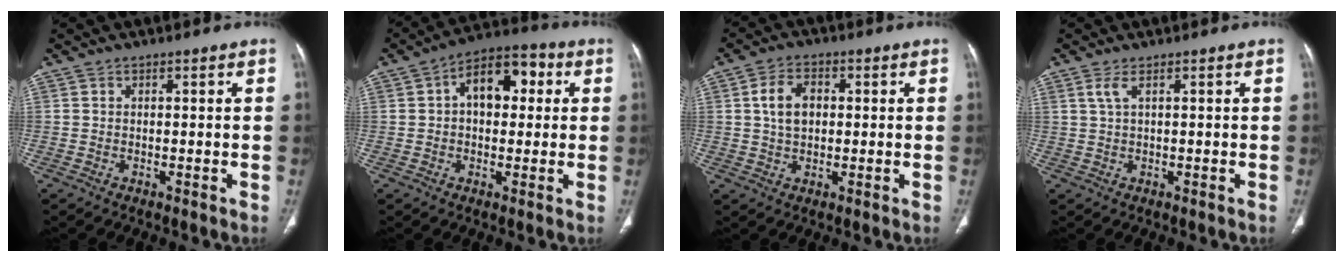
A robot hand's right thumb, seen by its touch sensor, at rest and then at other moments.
{"total": 10.9, "force": [2.2, 6.7, 8.3], "torque": [-0.098, 0.028, 0.026]}
{"total": 6.4, "force": [1.1, 4.2, 4.7], "torque": [-0.081, 0.006, 0.019]}
{"total": 2.1, "force": [1.0, 0.4, 1.8], "torque": [-0.051, 0.007, 0.029]}